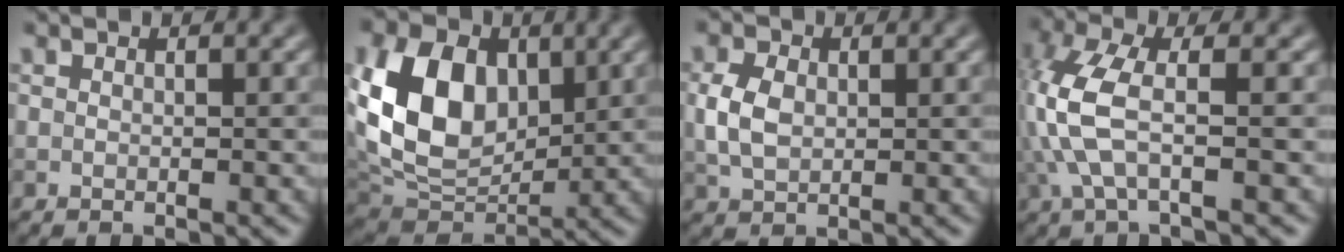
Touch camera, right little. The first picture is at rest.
{"total": 10.5, "force": [2.0, 7.4, 7.1], "torque": [-0.154, -0.004, 0.037]}
{"total": 3.3, "force": [0.2, 2.4, 2.3], "torque": [-0.055, 0.003, 0.002]}
{"total": 5.6, "force": [-0.6, 2.1, 5.2], "torque": [-0.138, 0.008, -0.013]}